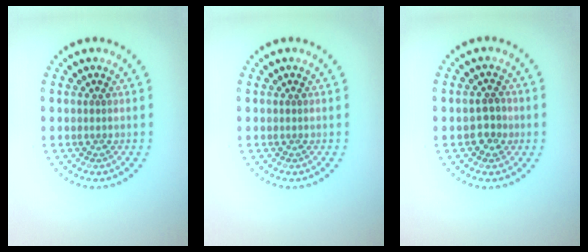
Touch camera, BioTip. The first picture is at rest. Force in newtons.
{"total": 0.0}
{"total": 2.1, "press": 2.1, "slide": 0.4}